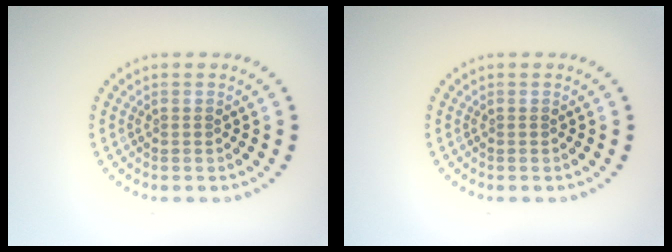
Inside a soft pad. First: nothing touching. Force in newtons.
{"total": 0.0}